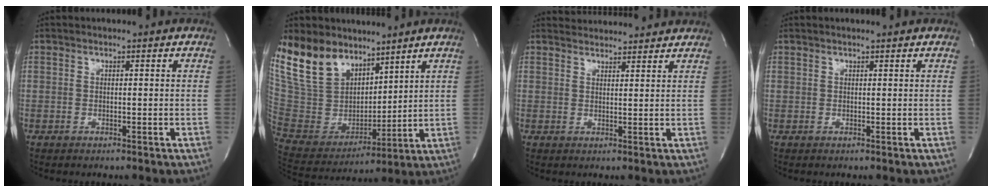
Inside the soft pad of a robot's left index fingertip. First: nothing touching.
{"total": 16.0, "force": [12.0, 8.8, 6.0], "torque": [-0.143, 0.020, 0.237]}
{"total": 7.9, "force": [7.8, 1.1, 1.0], "torque": [-0.016, 0.024, 0.098]}
{"total": 0.9, "force": [0.8, -0.1, 0.4], "torque": [-0.005, 0.000, 0.015]}